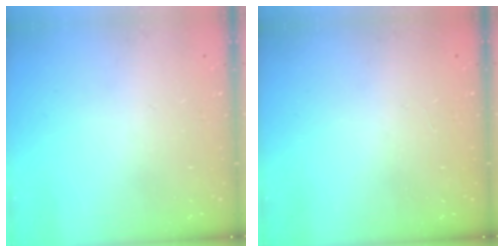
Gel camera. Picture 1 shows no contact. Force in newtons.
{"total": 1.0, "press": 0.1, "slide": 1.0}